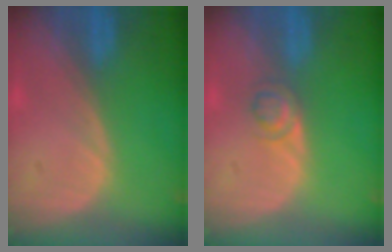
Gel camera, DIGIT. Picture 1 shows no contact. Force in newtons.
{"total": 2.7, "press": 2.7, "slide": 0.2}